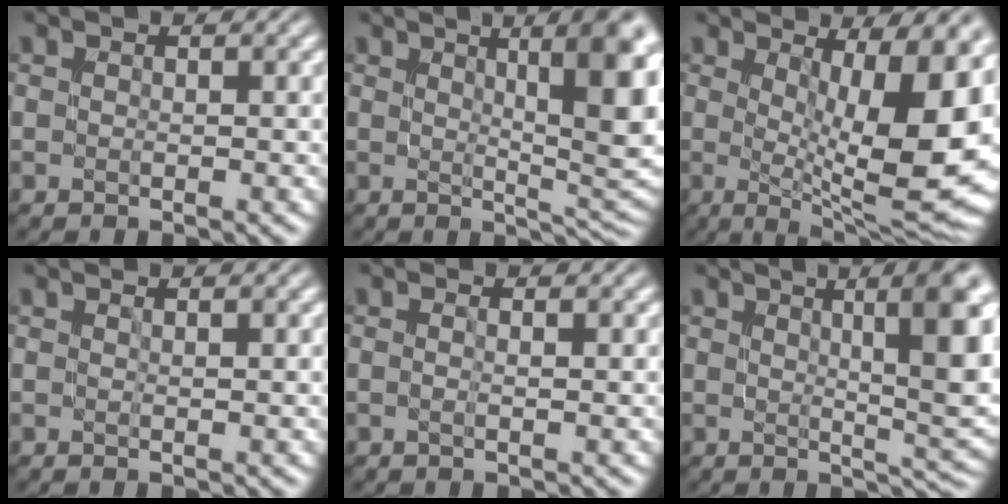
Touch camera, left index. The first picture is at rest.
{"total": 11.3, "force": [3.3, 3.2, 10.4], "torque": [-0.109, 0.011, 0.044]}
{"total": 14.6, "force": [1.1, 4.4, 13.9], "torque": [-0.164, -0.007, 0.024]}
{"total": 0.7, "force": [0.4, 0.2, 0.6], "torque": [-0.004, -0.002, 0.001]}
{"total": 1.4, "force": [0.3, 0.4, 1.3], "torque": [-0.012, -0.009, -0.006]}
{"total": 10.4, "force": [2.7, 2.7, 9.6], "torque": [-0.104, 0.010, 0.038]}